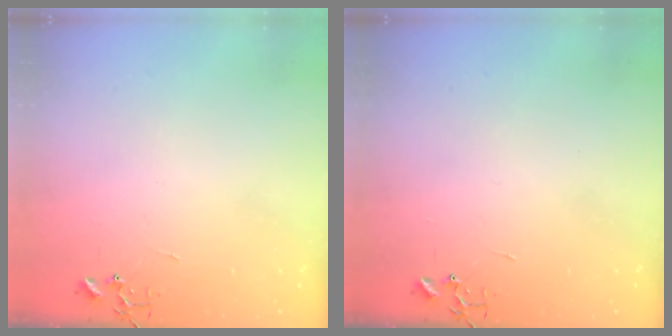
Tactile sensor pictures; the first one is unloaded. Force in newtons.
{"total": 0.0}